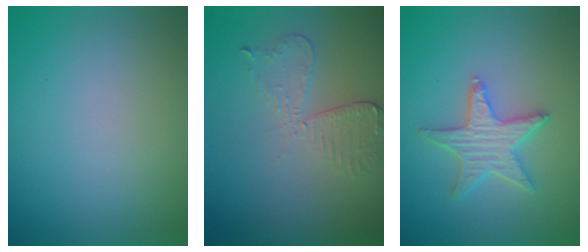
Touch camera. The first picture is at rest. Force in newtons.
{"total": 3.0, "press": 2.6, "slide": 1.5}
{"total": 3.9, "press": 3.6, "slide": 1.6}